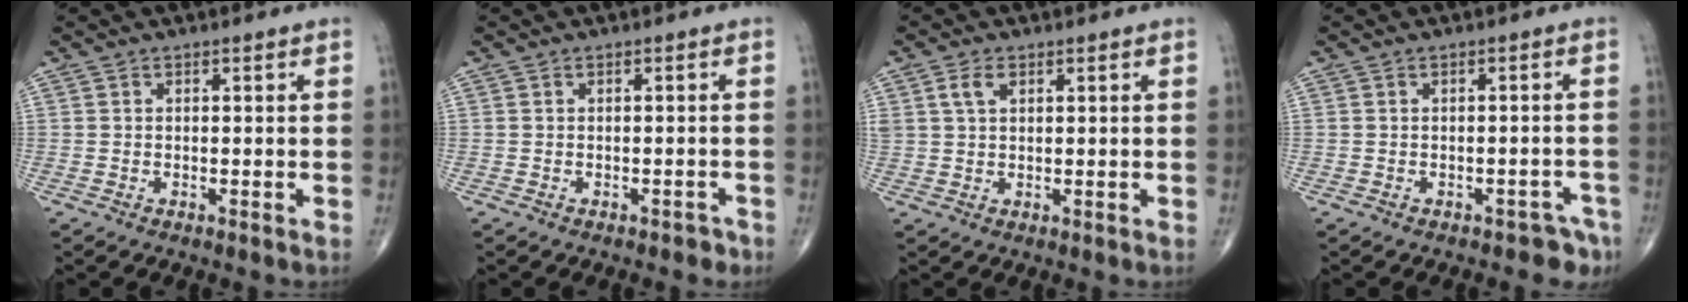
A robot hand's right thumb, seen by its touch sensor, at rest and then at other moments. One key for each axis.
{"total": 1.4, "fx": -1.0, "fy": 0.9, "fz": 0.5, "tx": 0.000, "ty": 0.007, "tz": -0.013}
{"total": 3.1, "fx": 1.4, "fy": 1.8, "fz": 2.1, "tx": -0.043, "ty": 0.003, "tz": 0.031}
{"total": 3.8, "fx": -2.8, "fy": 2.3, "fz": 1.3, "tx": -0.002, "ty": 0.023, "tz": -0.033}